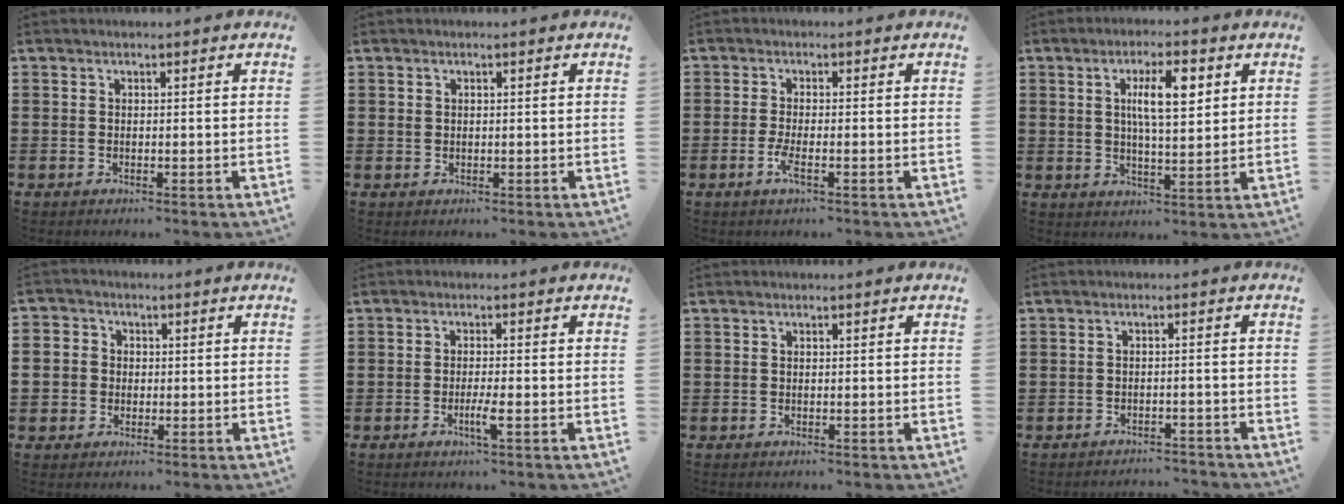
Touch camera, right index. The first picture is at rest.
{"total": 0.7, "force": [0.2, 0.6, 0.2], "torque": [-0.005, 0.003, 0.005]}
{"total": 2.8, "force": [-1.4, 0.4, 2.4], "torque": [-0.063, -0.009, -0.032]}
{"total": 7.3, "force": [2.3, 2.2, 6.6], "torque": [-0.117, 0.003, 0.033]}
{"total": 3.5, "force": [-0.6, 3.4, 0.6], "torque": [-0.033, 0.007, -0.017]}
{"total": 2.9, "force": [-1.2, 0.2, 2.6], "torque": [-0.045, -0.001, -0.021]}
{"total": 0.0}
{"total": 1.9, "force": [-1.9, -0.1, 0.2], "torque": [-0.007, 0.000, -0.041]}